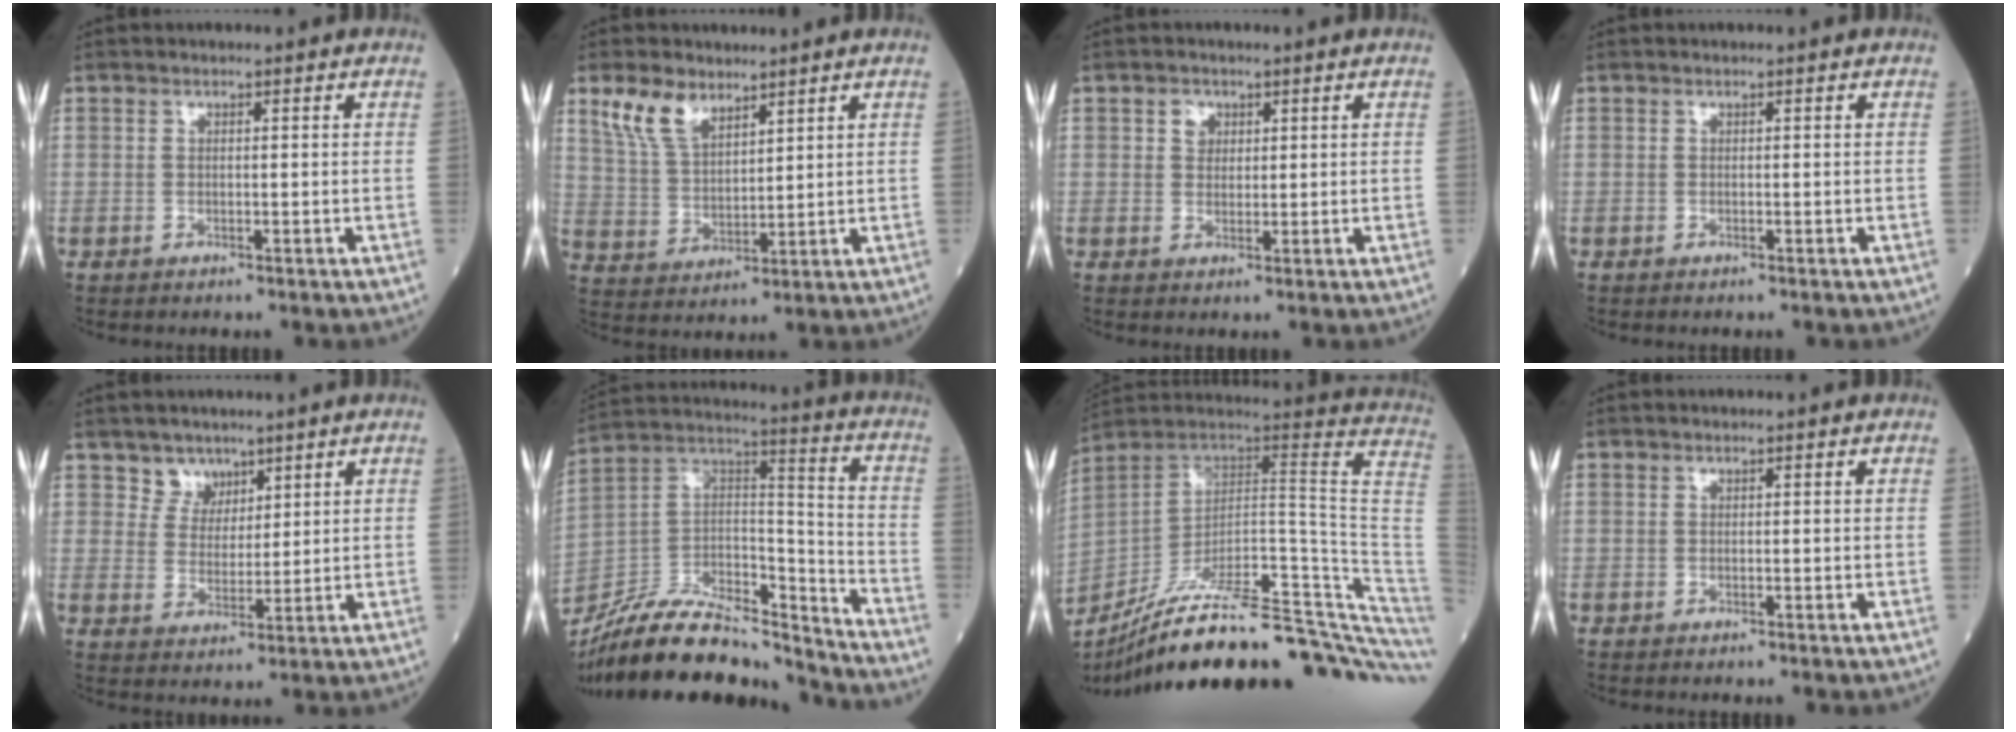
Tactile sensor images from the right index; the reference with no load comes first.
{"total": 7.3, "force": [5.1, 3.4, 3.9], "torque": [-0.089, 0.012, 0.109]}
{"total": 1.9, "force": [0.8, 1.6, 0.7], "torque": [-0.009, 0.005, 0.010]}
{"total": 0.0}
{"total": 4.0, "force": [3.0, 2.7, -0.1], "torque": [0.009, -0.001, 0.052]}
{"total": 22.9, "force": [-20.8, 4.4, 8.5], "torque": [-0.171, 0.019, -0.361]}
{"total": 32.4, "force": [-26.1, 3.0, 19.0], "torque": [-0.173, 0.000, -0.374]}
{"total": 0.0}